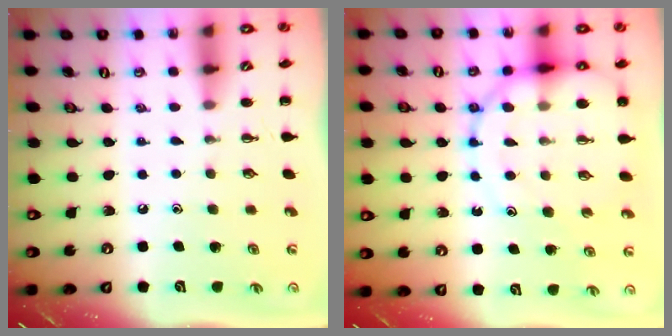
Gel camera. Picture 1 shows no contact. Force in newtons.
{"total": 13.9, "press": 13.6, "slide": 3.1}